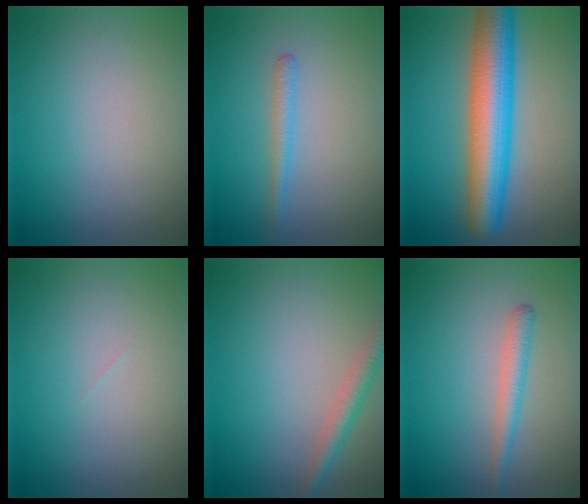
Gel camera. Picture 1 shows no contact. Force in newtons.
{"total": 1.3, "press": 1.3, "slide": 0.1}
{"total": 9.1, "press": 9.1, "slide": 0.2}
{"total": 0.0}
{"total": 2.4, "press": 2.4, "slide": 0.0}
{"total": 1.9, "press": 1.9, "slide": 0.1}